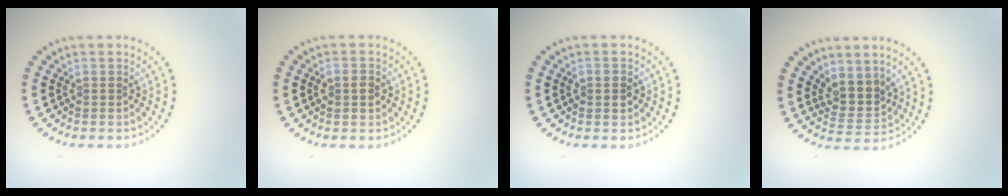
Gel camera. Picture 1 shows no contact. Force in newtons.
{"total": 1.4, "press": 1.4, "slide": 0.2}
{"total": 1.4, "press": 1.4, "slide": 0.1}
{"total": 2.9, "press": 2.4, "slide": 1.7}